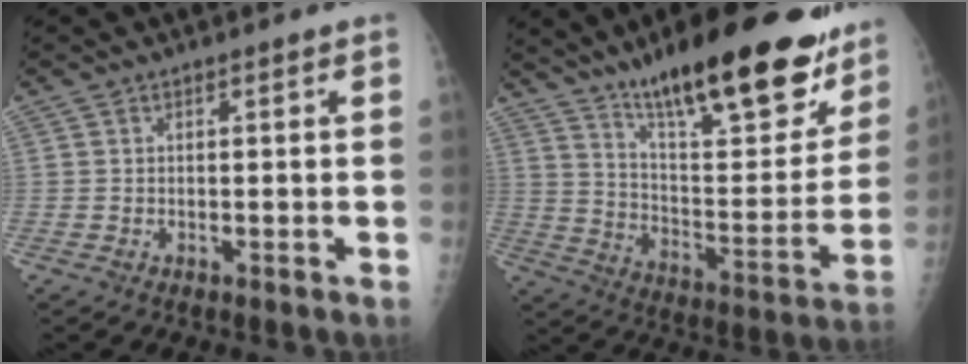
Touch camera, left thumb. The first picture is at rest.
{"total": 27.8, "force": [19.2, 8.0, 18.5], "torque": [-0.236, -0.077, 0.297]}